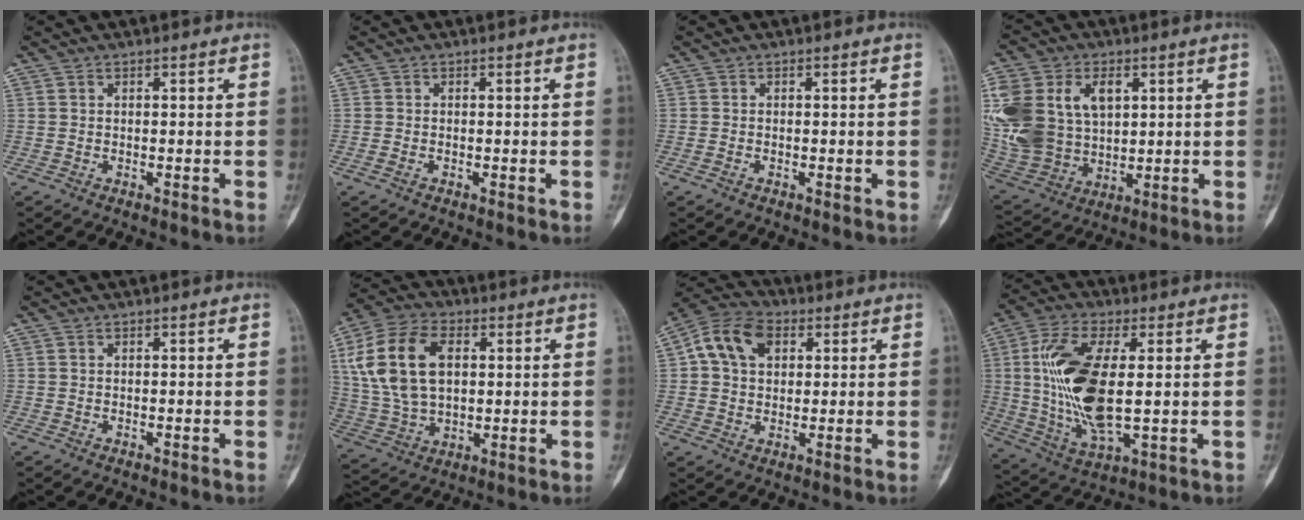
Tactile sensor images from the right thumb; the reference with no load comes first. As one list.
[{"total": 0.9, "force": [-0.4, 0.6, 0.6], "torque": [-0.013, 0.000, -0.008]}, {"total": 0.7, "force": [-0.3, 0.5, 0.4], "torque": [-0.007, 0.001, -0.007]}, {"total": 21.4, "force": [5.2, 14.9, 14.4], "torque": [-0.320, 0.008, 0.113]}, {"total": 0.0}, {"total": 17.2, "force": [4.0, 10.8, 12.8], "torque": [-0.245, 0.008, 0.079]}, {"total": 10.7, "force": [3.3, 7.6, 6.8], "torque": [-0.109, 0.015, 0.050]}, {"total": 17.7, "force": [1.5, 7.5, 15.9], "torque": [-0.324, -0.008, 0.036]}]